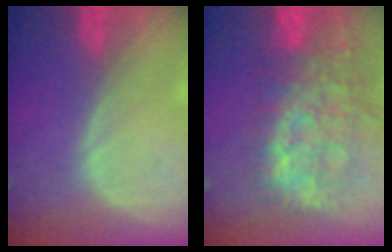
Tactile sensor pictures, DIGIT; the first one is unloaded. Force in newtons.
{"total": 14.1, "press": 11.4, "slide": 8.2}